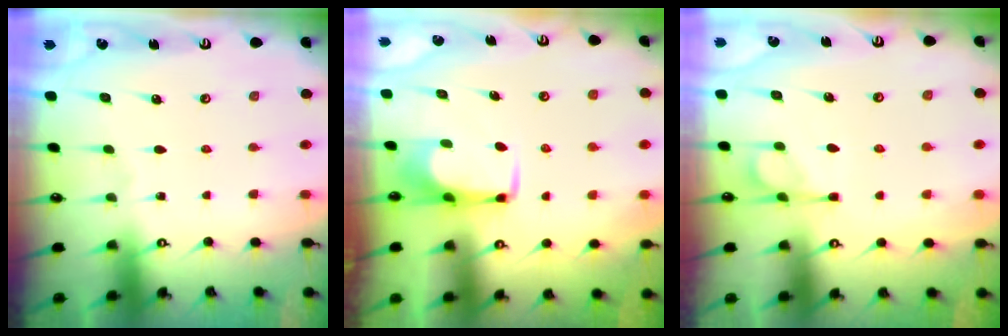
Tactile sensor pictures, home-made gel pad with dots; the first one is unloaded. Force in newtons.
{"total": 1.0, "press": 0.9, "slide": 0.4}
{"total": 2.8, "press": 2.6, "slide": 1.2}